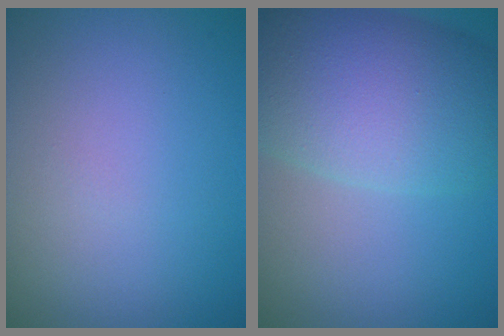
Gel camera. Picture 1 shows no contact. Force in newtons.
{"total": 9.6, "press": 9.6, "slide": 0.3}